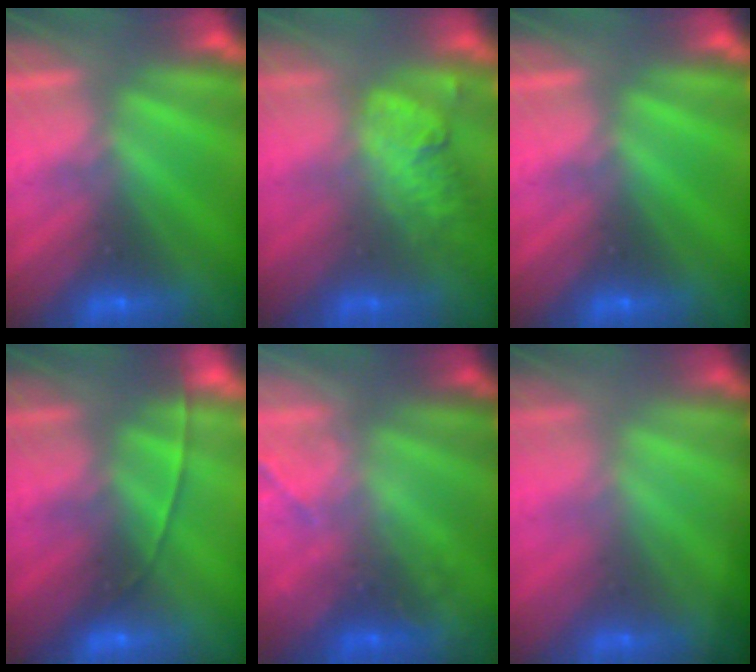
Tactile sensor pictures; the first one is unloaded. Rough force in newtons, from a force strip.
{"total": 2.5}
{"total": 0.0}
{"total": 1.9}
{"total": 2.3}
{"total": 1.4}